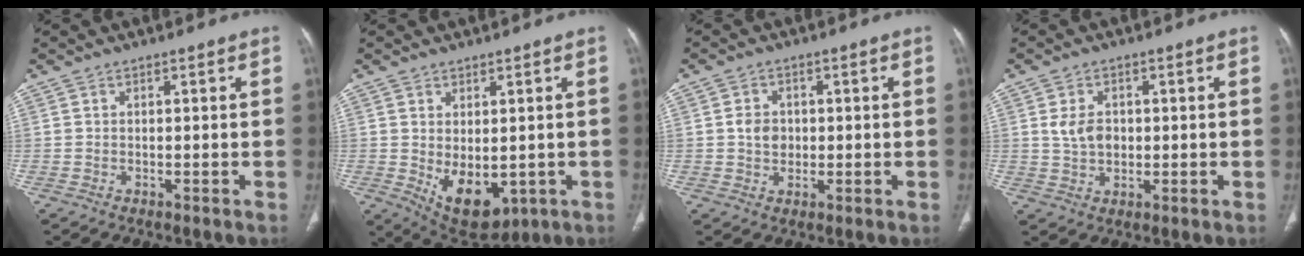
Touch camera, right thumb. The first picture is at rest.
{"total": 9.9, "force": [-1.6, 5.7, 8.0], "torque": [-0.107, -0.010, 0.003]}
{"total": 4.0, "force": [0.2, 3.3, 2.2], "torque": [-0.023, 0.003, 0.003]}
{"total": 4.9, "force": [0.7, 3.6, 3.3], "torque": [-0.050, -0.001, 0.015]}